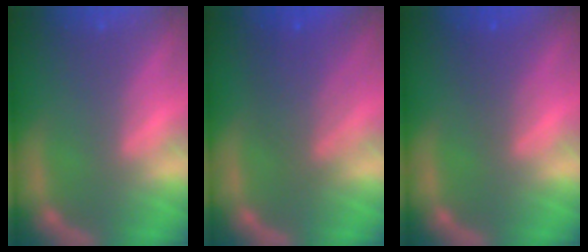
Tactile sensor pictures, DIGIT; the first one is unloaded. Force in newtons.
{"total": 5.0}
{"total": 1.9}